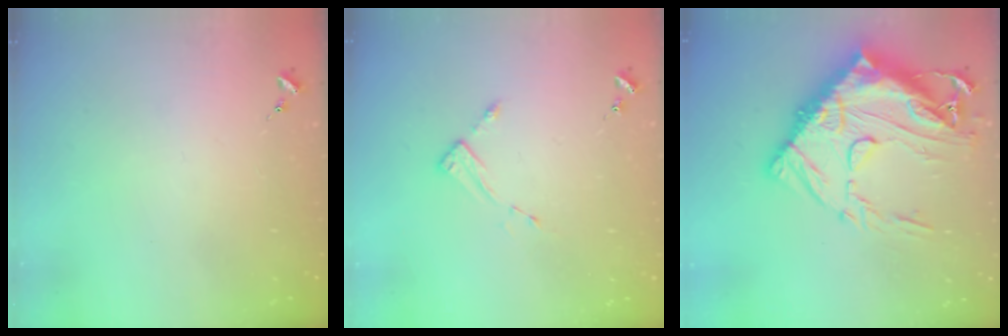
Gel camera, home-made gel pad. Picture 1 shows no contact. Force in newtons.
{"total": 2.6, "press": 2.6, "slide": 0.4}
{"total": 27.3, "press": 27.2, "slide": 2.8}